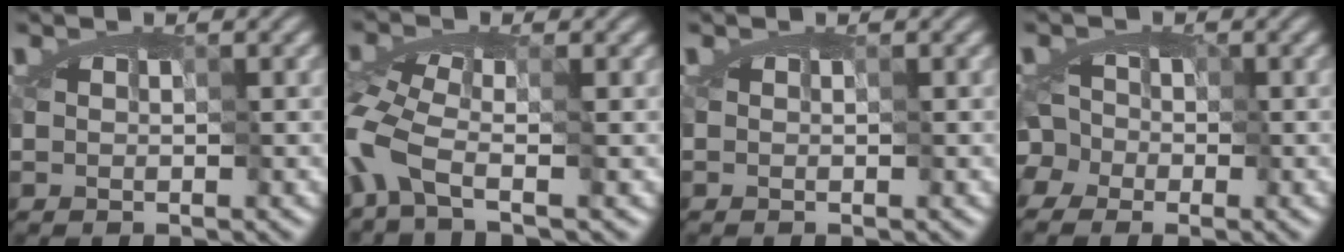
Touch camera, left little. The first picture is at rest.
{"total": 4.1, "force": [-2.8, -0.1, 2.9], "torque": [-0.073, -0.006, -0.070]}
{"total": 0.0}
{"total": 4.1, "force": [-1.7, 3.4, 1.6], "torque": [-0.017, 0.011, -0.042]}